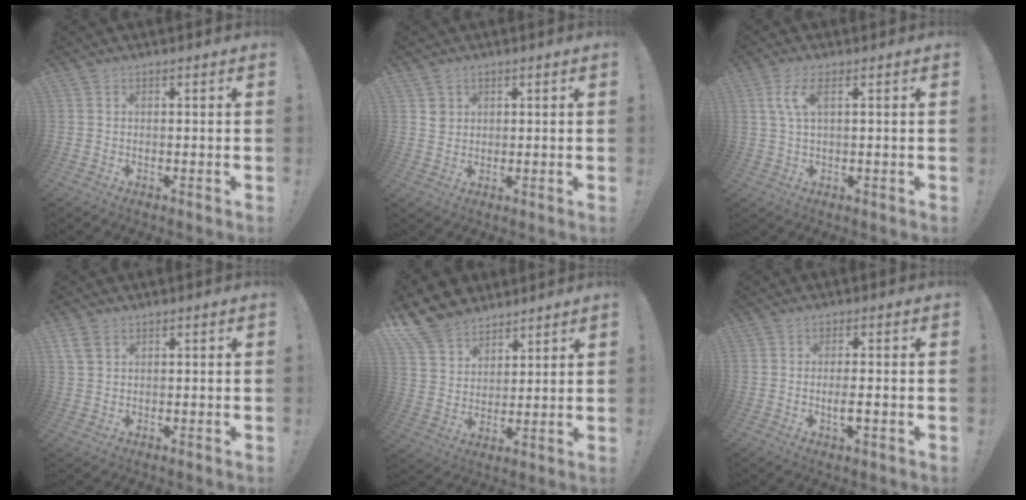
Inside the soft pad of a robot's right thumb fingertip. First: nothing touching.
{"total": 2.7, "force": [1.3, 2.3, 0.6], "torque": [-0.002, -0.006, 0.023]}
{"total": 5.6, "force": [1.9, 1.6, 5.0], "torque": [-0.094, 0.002, 0.034]}
{"total": 3.8, "force": [2.3, 2.3, 2.1], "torque": [-0.038, -0.004, 0.045]}
{"total": 12.0, "force": [9.4, 6.8, 2.8], "torque": [-0.059, -0.070, 0.185]}
{"total": 3.3, "force": [-0.5, 0.5, 3.2], "torque": [-0.056, -0.008, -0.011]}